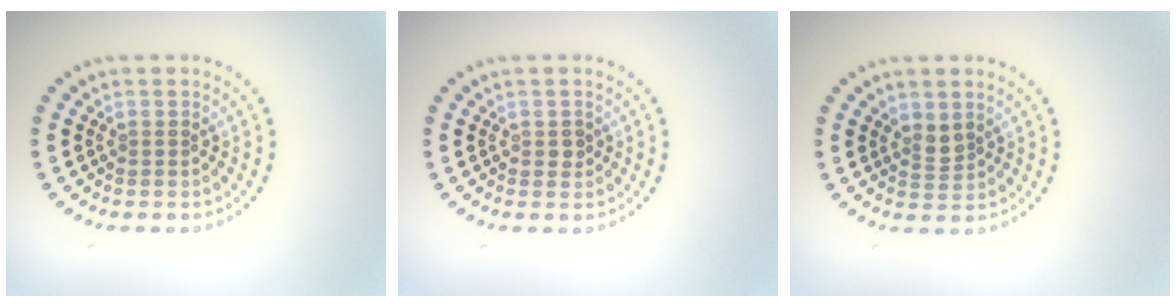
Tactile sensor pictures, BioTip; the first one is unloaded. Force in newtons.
{"total": 0.8, "press": 0.8, "slide": 0.2}
{"total": 1.4, "press": 1.0, "slide": 0.9}